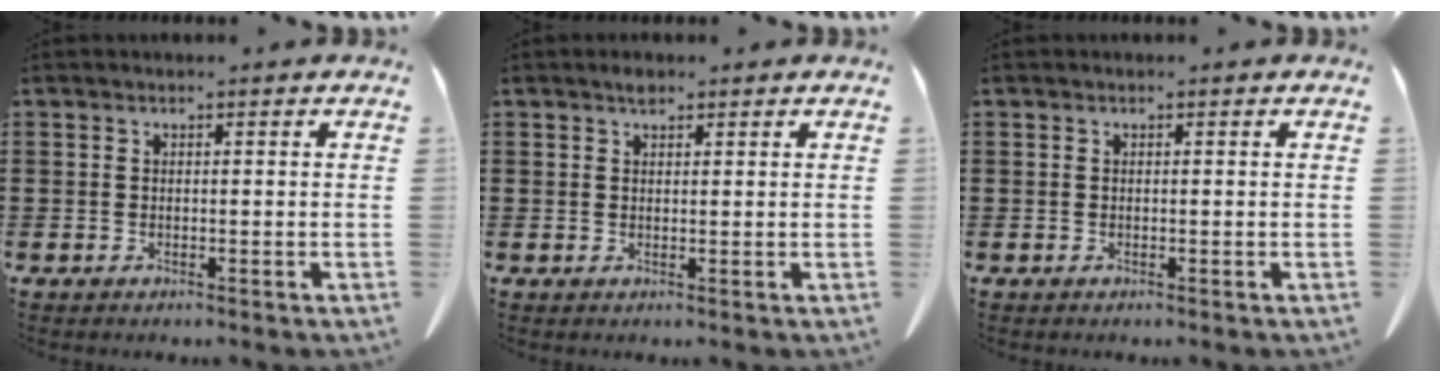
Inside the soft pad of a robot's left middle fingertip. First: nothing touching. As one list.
[{"total": 1.4, "force": [1.1, 0.5, 0.7], "torque": [-0.016, 0.001, 0.020]}, {"total": 0.0}]